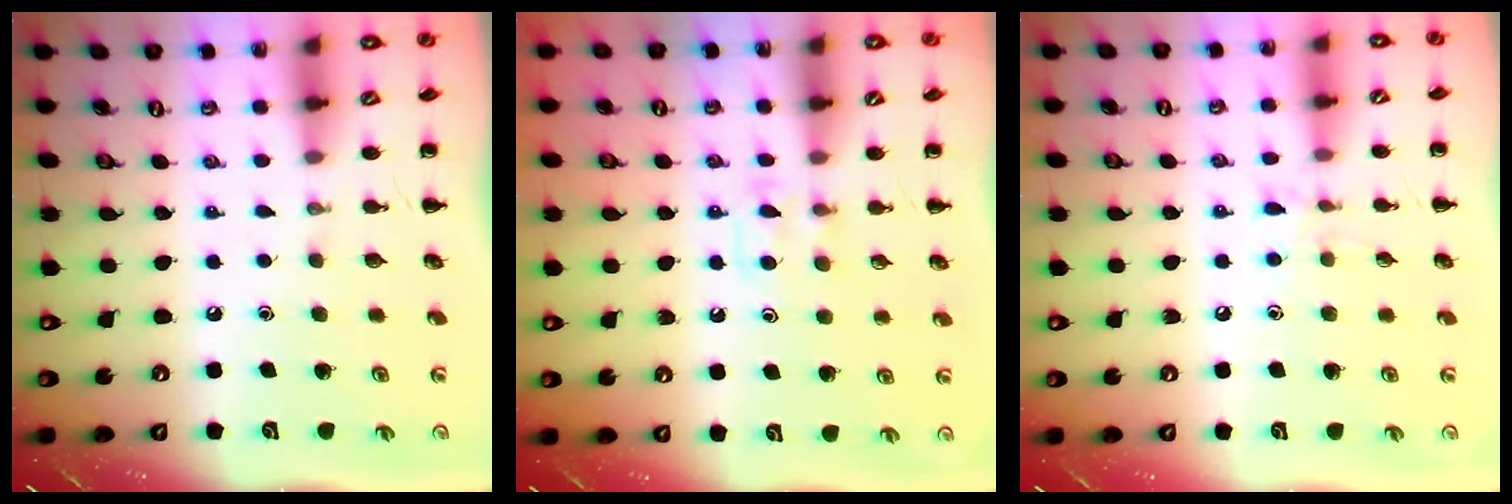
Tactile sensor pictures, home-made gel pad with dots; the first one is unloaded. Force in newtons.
{"total": 5.3, "press": 5.0, "slide": 1.8}
{"total": 7.0, "press": 6.8, "slide": 1.9}